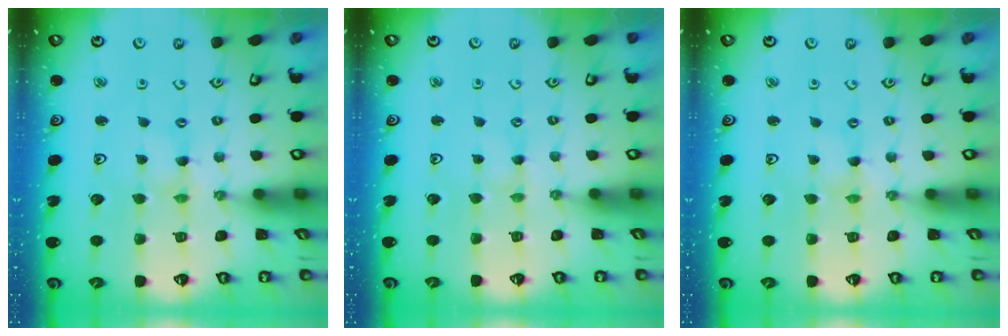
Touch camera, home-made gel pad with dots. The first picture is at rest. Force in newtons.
{"total": 0.0}
{"total": 0.0}